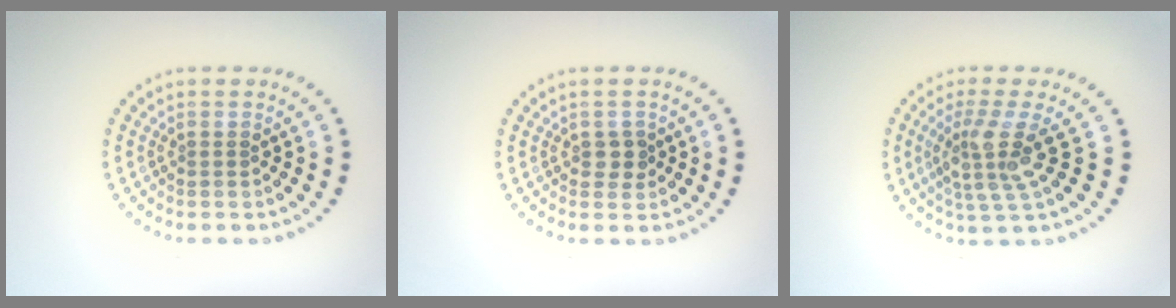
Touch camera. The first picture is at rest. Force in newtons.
{"total": 1.4, "press": 1.4, "slide": 0.4}
{"total": 3.8, "press": 2.9, "slide": 2.6}